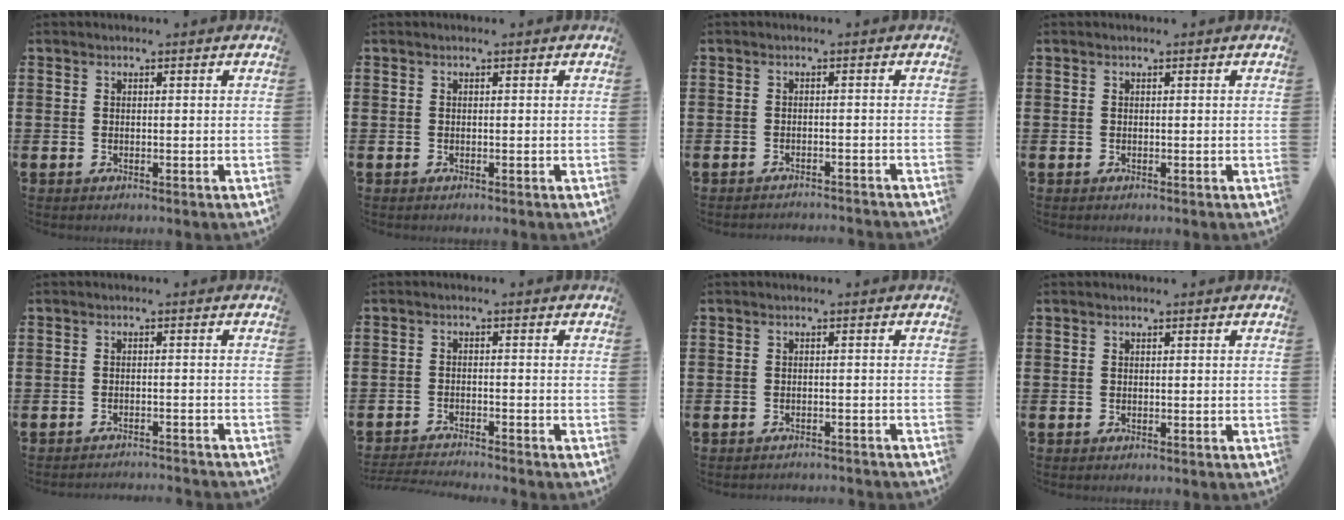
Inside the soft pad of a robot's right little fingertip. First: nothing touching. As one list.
[{"total": 0.0}, {"total": 1.2, "force": [-1.2, -0.2, 0.0], "torque": [-0.002, 0.003, -0.025]}, {"total": 0.0}, {"total": 1.5, "force": [-1.5, -0.2, 0.0], "torque": [-0.002, 0.005, -0.031]}, {"total": 2.0, "force": [-2.0, -0.2, 0.2], "torque": [-0.004, 0.002, -0.041]}, {"total": 1.0, "force": [-1.0, -0.1, 0.0], "torque": [-0.002, 0.001, -0.021]}, {"total": 0.0}]